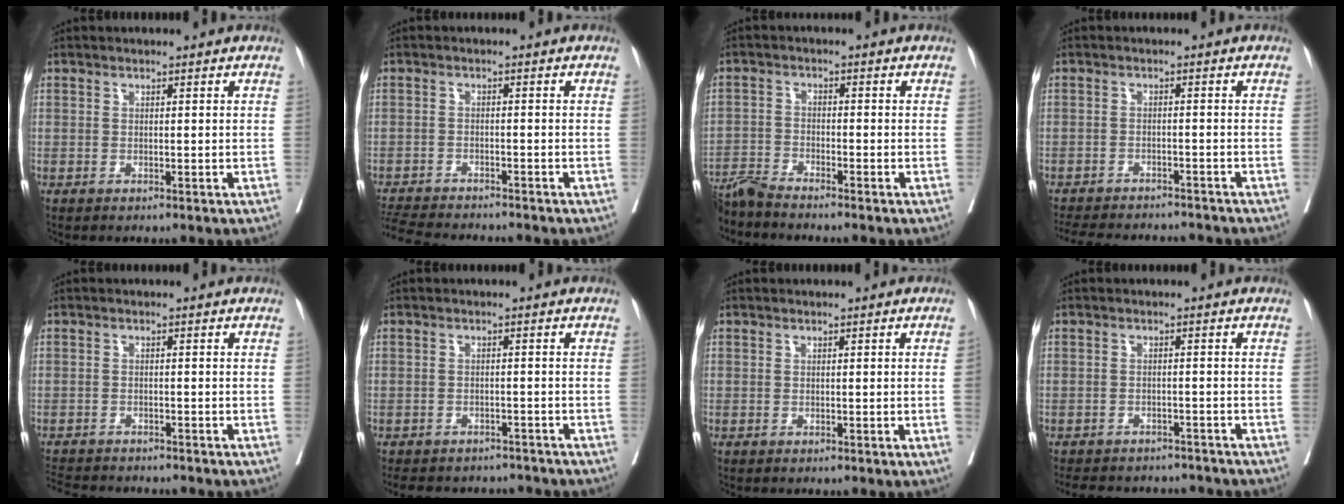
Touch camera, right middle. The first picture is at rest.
{"total": 9.8, "force": [-9.2, 1.0, 3.3], "torque": [-0.051, -0.010, -0.141]}
{"total": 4.8, "force": [-4.6, -0.5, 1.0], "torque": [-0.013, -0.020, -0.091]}
{"total": 14.4, "force": [-13.1, 3.3, 4.8], "torque": [-0.104, -0.007, -0.175]}
{"total": 8.6, "force": [-8.0, 1.6, 2.7], "torque": [-0.045, -0.007, -0.118]}
{"total": 10.9, "force": [-9.8, 3.9, 2.4], "torque": [-0.044, 0.011, -0.118]}
{"total": 1.2, "force": [-0.1, -0.6, 1.0], "torque": [-0.012, -0.002, -0.001]}
{"total": 12.4, "force": [-11.2, 4.1, 3.2], "torque": [-0.063, 0.010, -0.138]}